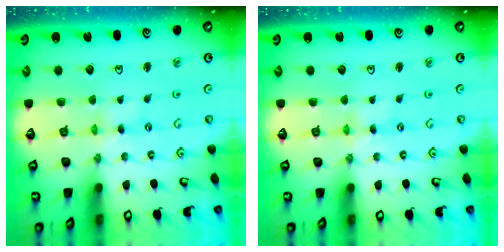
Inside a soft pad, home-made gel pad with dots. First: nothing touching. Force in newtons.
{"total": 0.0}